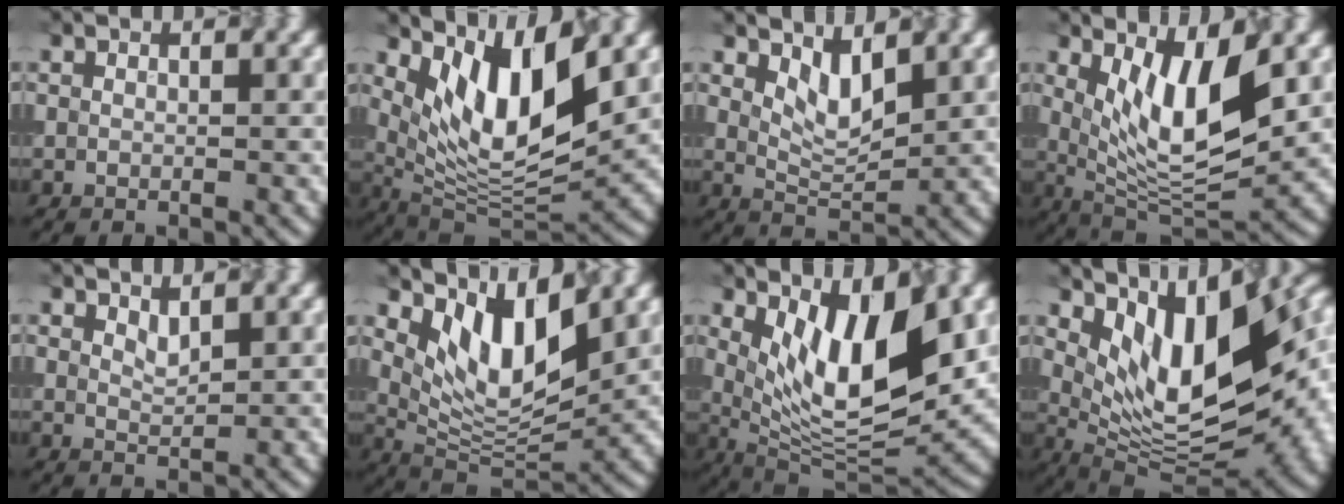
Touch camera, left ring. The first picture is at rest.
{"total": 9.3, "force": [3.8, 3.5, 7.8], "torque": [-0.135, -0.018, 0.073]}
{"total": 3.1, "force": [1.7, 1.2, 2.2], "torque": [-0.041, -0.009, 0.036]}
{"total": 8.5, "force": [2.1, 3.0, 7.7], "torque": [-0.135, -0.019, 0.041]}
{"total": 1.1, "force": [0.8, 0.4, 0.6], "torque": [-0.014, -0.003, 0.017]}
{"total": 7.2, "force": [3.5, 3.0, 5.6], "torque": [-0.102, -0.020, 0.066]}
{"total": 10.0, "force": [2.6, 3.6, 8.9], "torque": [-0.147, -0.022, 0.049]}
{"total": 14.8, "force": [4.4, 6.0, 12.8], "torque": [-0.191, -0.006, 0.081]}